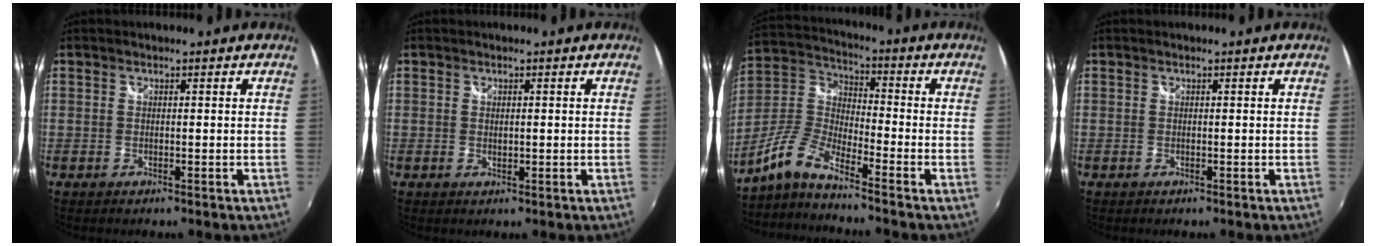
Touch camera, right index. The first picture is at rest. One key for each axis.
{"total": 1.3, "fx": 0.2, "fy": 0.8, "fz": 1.0, "tx": -0.014, "ty": -0.002, "tz": 0.005}
{"total": 8.7, "fx": -6.8, "fy": 1.4, "fz": 5.2, "tx": -0.126, "ty": 0.011, "tz": -0.146}
{"total": 0.0}